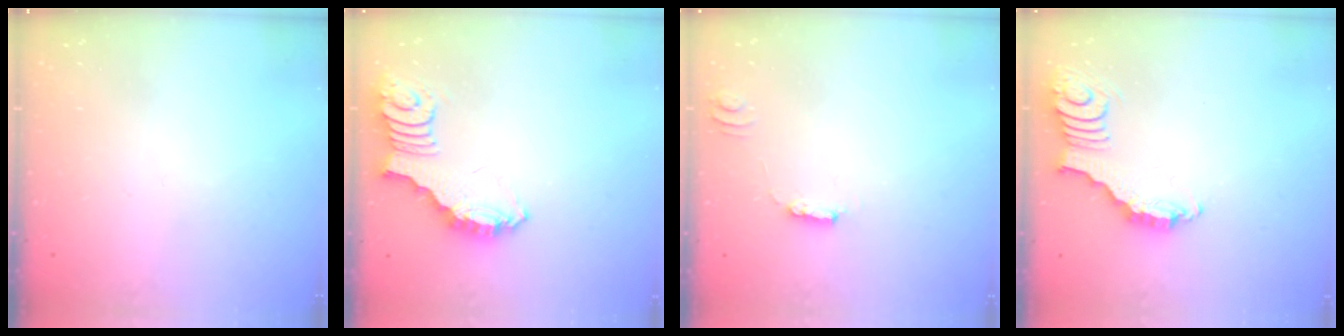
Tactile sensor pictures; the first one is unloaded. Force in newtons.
{"total": 2.7, "press": 2.6, "slide": 0.6}
{"total": 3.1, "press": 3.1, "slide": 0.3}
{"total": 3.8, "press": 3.8, "slide": 0.5}